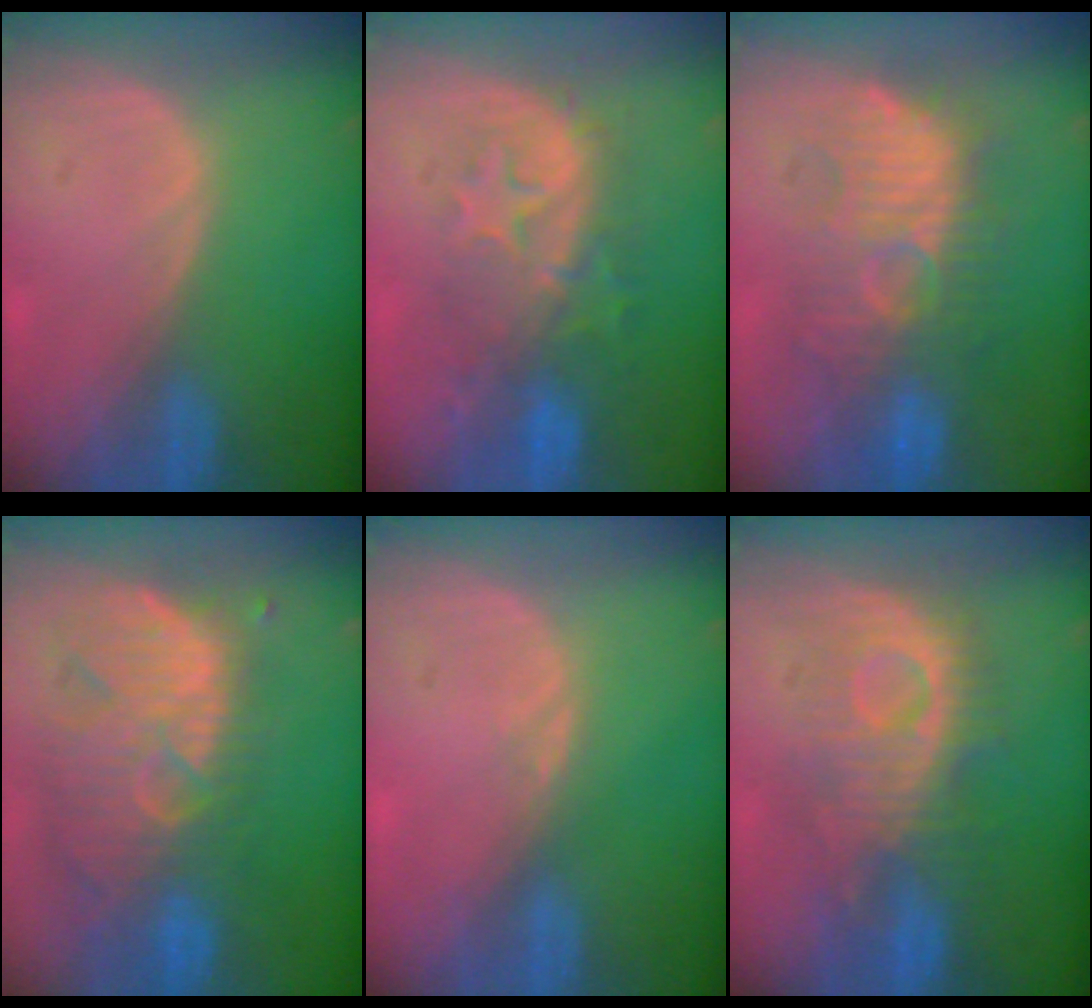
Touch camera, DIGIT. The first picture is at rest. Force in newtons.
{"total": 8.4, "press": 8.3, "slide": 1.3}
{"total": 9.9, "press": 9.9, "slide": 0.3}
{"total": 12.1, "press": 11.0, "slide": 5.1}
{"total": 0.9, "press": 0.8, "slide": 0.3}
{"total": 9.1, "press": 9.1, "slide": 0.3}